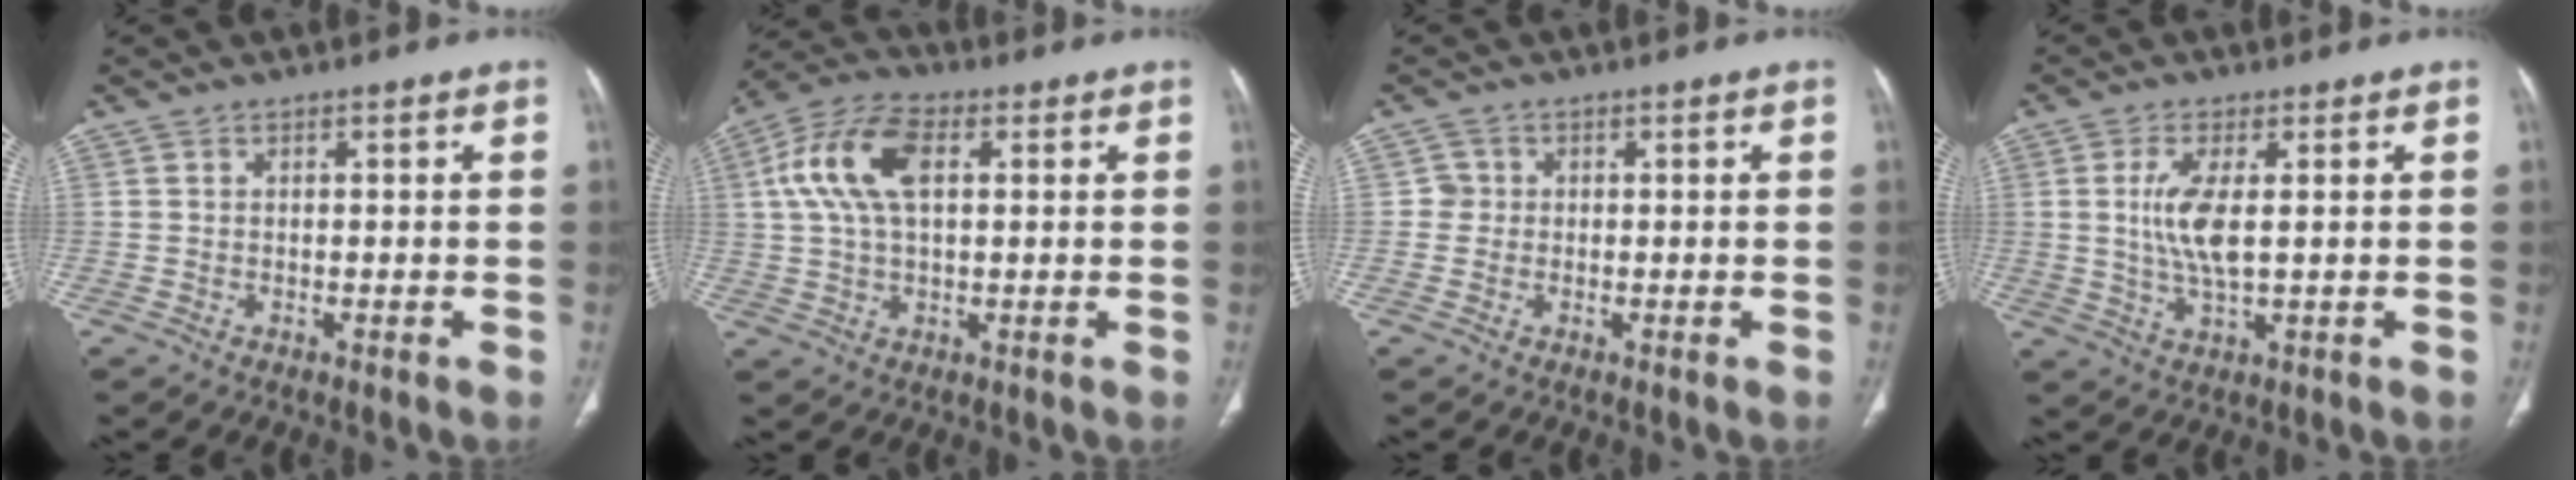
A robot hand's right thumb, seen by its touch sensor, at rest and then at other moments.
{"total": 12.0, "force": [2.9, 6.4, 9.7], "torque": [-0.204, 0.023, 0.052]}
{"total": 1.7, "force": [0.0, 1.7, 0.2], "torque": [0.008, 0.006, -0.003]}
{"total": 7.0, "force": [1.0, 2.2, 6.6], "torque": [-0.153, -0.011, 0.024]}